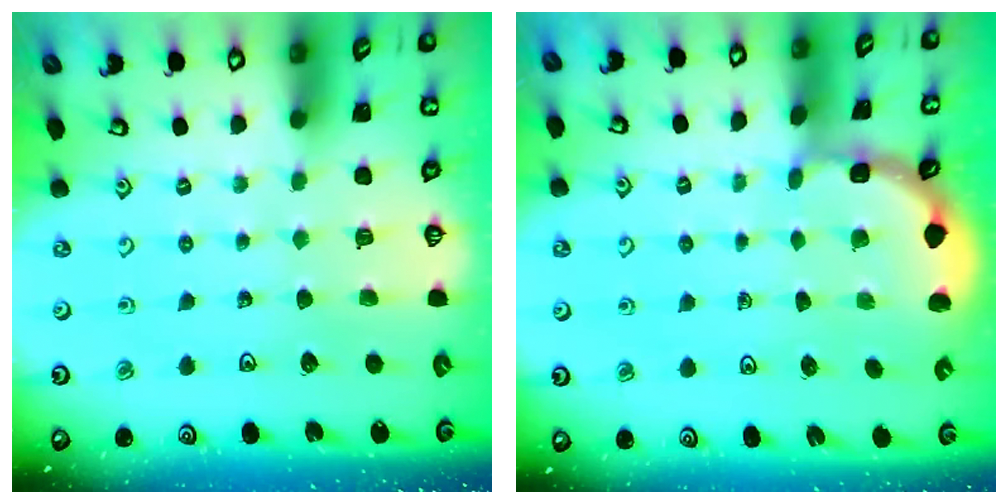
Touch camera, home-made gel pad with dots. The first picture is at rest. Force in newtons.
{"total": 1.9, "press": 1.9, "slide": 0.1}